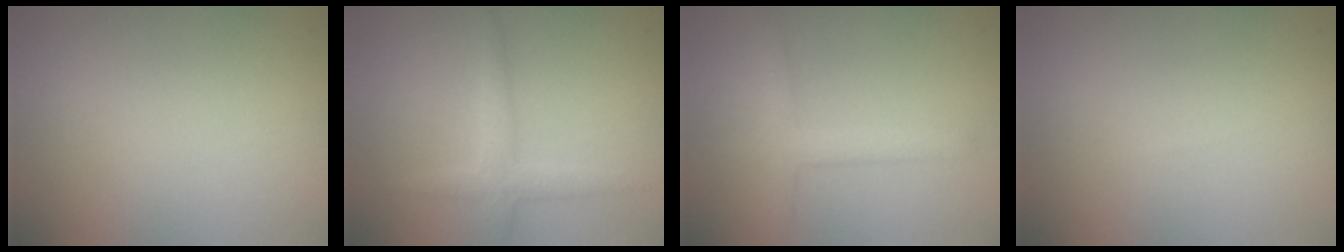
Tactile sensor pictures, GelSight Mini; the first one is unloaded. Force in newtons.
{"total": 2.3, "press": 2.3, "slide": 0.1}
{"total": 2.4, "press": 2.4, "slide": 0.0}
{"total": 0.0}